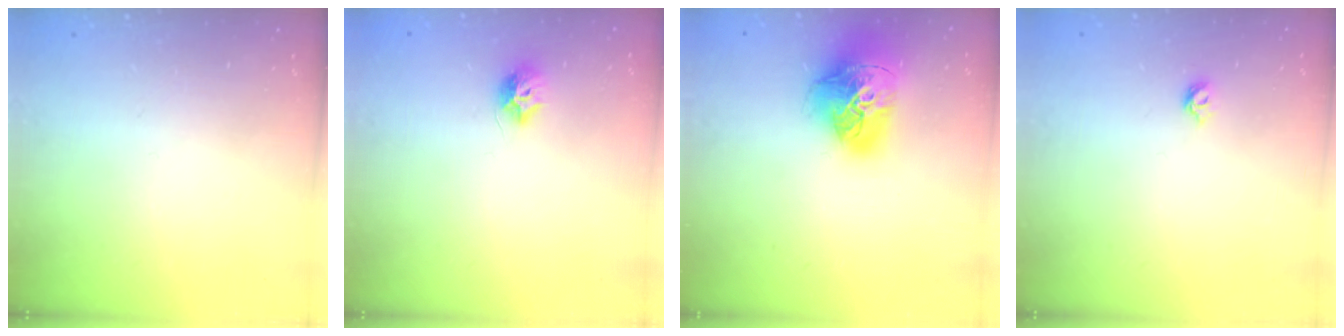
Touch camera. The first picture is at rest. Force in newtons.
{"total": 7.6, "press": 7.6, "slide": 0.2}
{"total": 17.5, "press": 17.4, "slide": 2.0}
{"total": 4.8, "press": 4.8, "slide": 0.8}